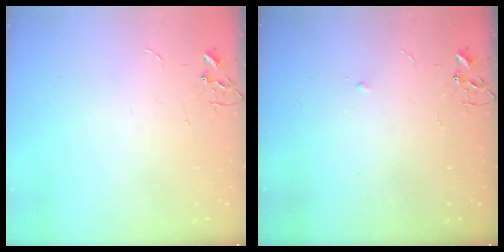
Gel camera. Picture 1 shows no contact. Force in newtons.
{"total": 4.0, "press": 4.0, "slide": 0.5}